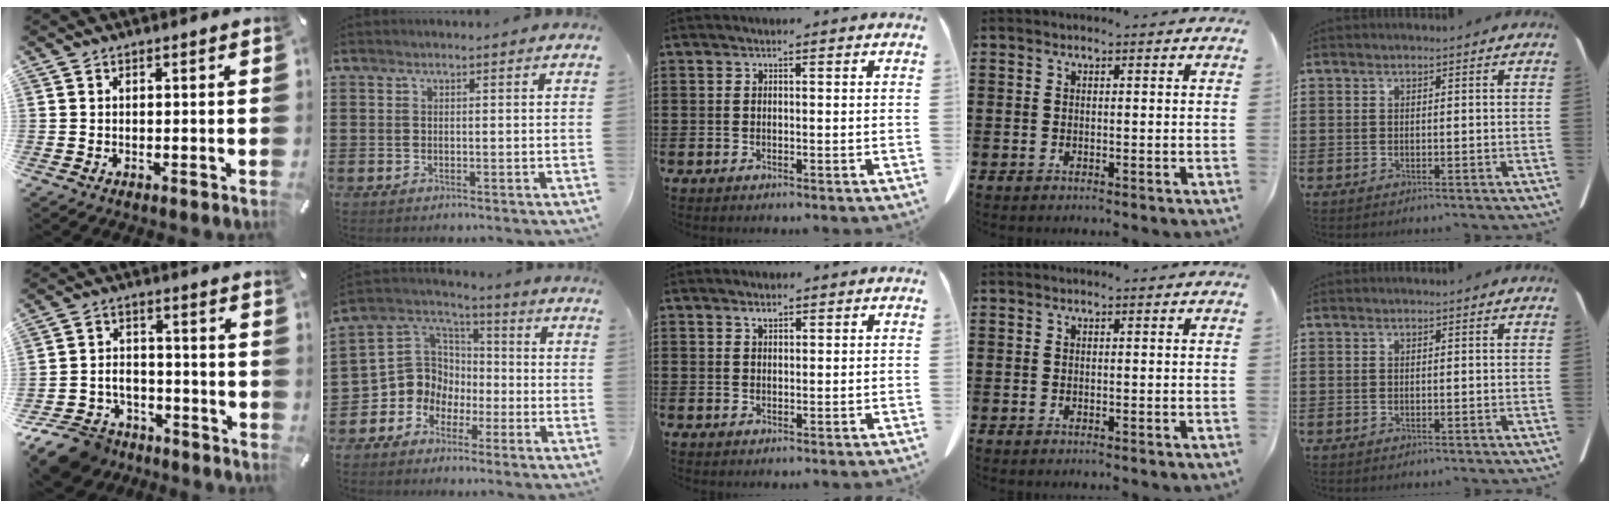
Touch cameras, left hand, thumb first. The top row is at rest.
{"thumb": {"total": 10.6, "force": [-8.3, 5.9, 3.0], "torque": [-0.054, 0.052, -0.154]}, "index": {"total": 8.4, "force": [-2.6, 7.8, 1.8], "torque": [-0.087, -0.002, -0.054]}, "middle": {"total": 1.3, "force": [1.0, 0.4, 0.7], "torque": [-0.009, -0.004, 0.017]}}